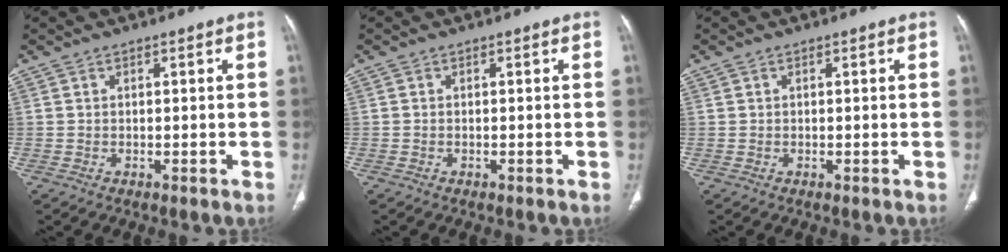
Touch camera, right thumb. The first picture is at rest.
{"total": 0.0}
{"total": 0.0}